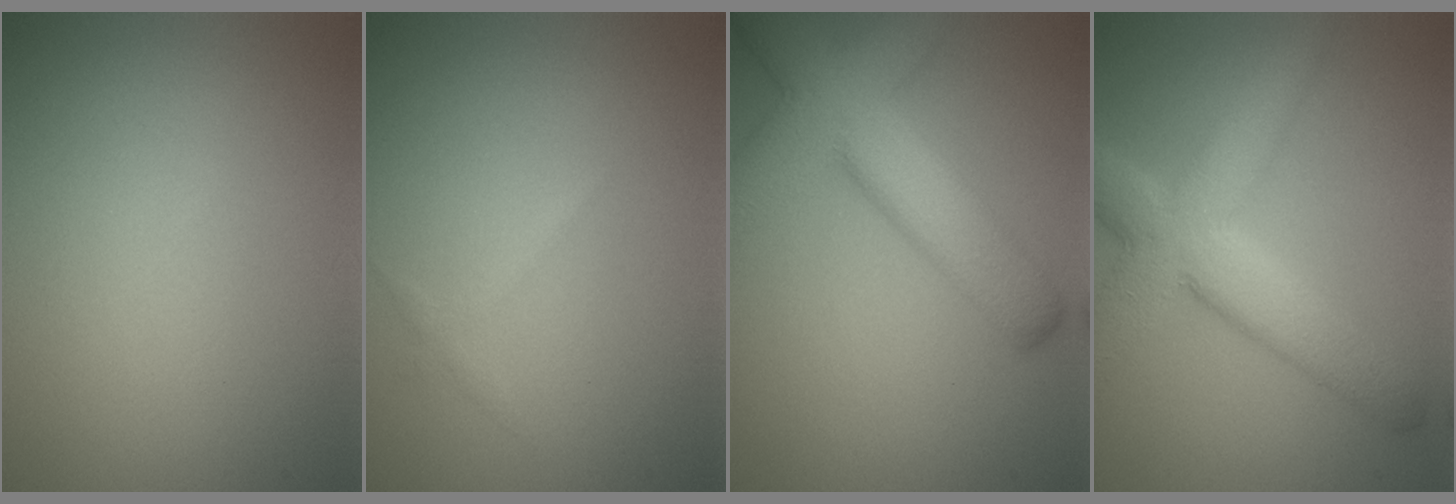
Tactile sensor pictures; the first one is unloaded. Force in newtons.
{"total": 0.7, "press": 0.7, "slide": 0.1}
{"total": 8.4, "press": 8.4, "slide": 0.4}
{"total": 7.0, "press": 7.0, "slide": 0.6}